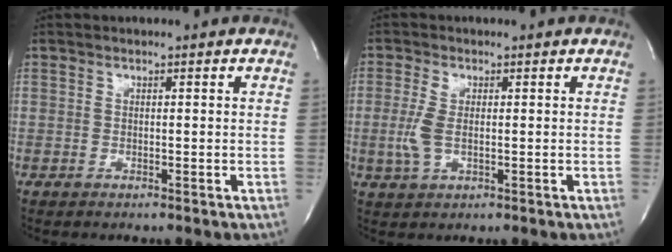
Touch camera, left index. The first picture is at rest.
{"total": 4.0, "force": [-0.1, 1.7, 3.6], "torque": [-0.098, -0.004, 0.003]}